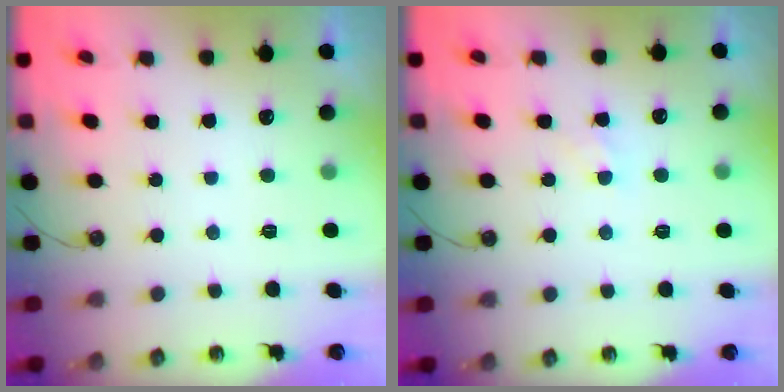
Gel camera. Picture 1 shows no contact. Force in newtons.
{"total": 5.3, "press": 5.3, "slide": 0.5}